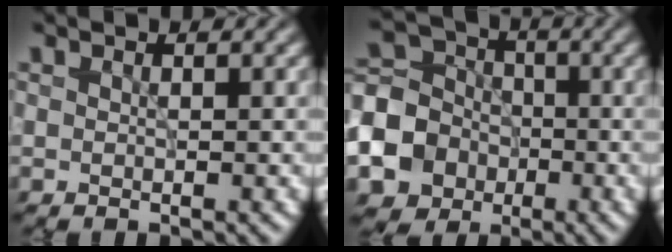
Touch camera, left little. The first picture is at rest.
{"total": 9.6, "force": [-3.2, 8.4, 3.4], "torque": [-0.088, -0.021, -0.082]}